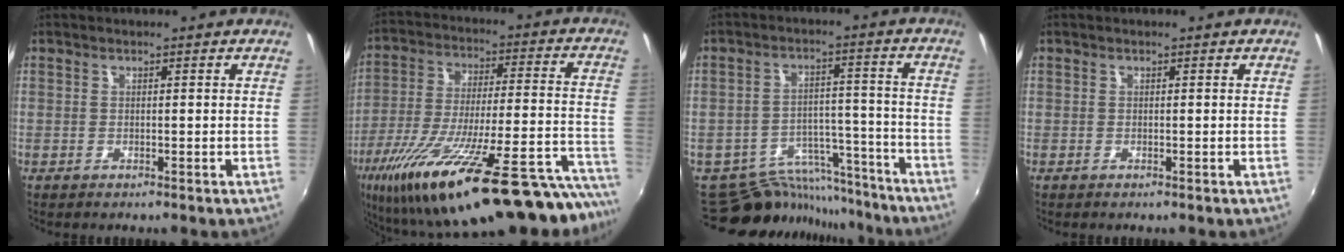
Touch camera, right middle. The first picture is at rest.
{"total": 38.1, "force": [-29.6, 6.9, 22.9], "torque": [-0.343, -0.079, -0.429]}
{"total": 13.6, "force": [-12.4, 4.9, 2.3], "torque": [-0.049, 0.031, -0.175]}
{"total": 0.0}